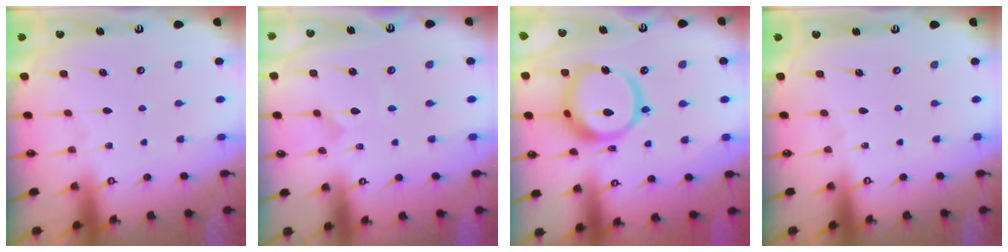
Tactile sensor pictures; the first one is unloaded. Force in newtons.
{"total": 0.0}
{"total": 17.4, "press": 17.3, "slide": 2.0}
{"total": 0.0}